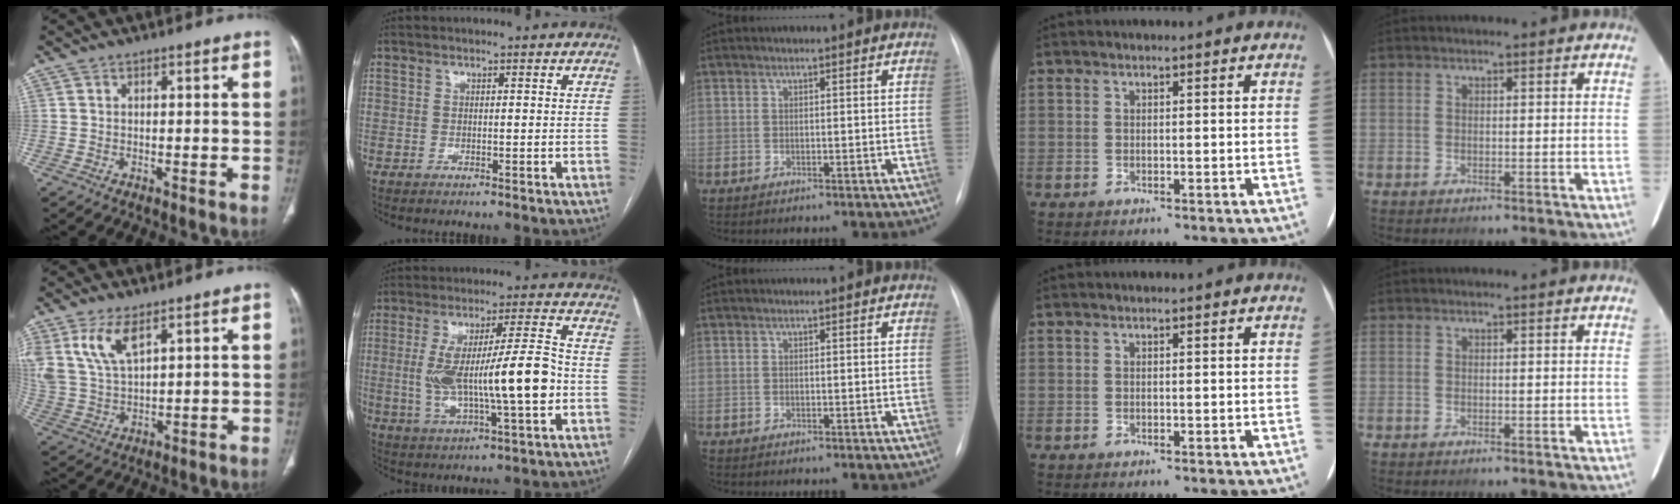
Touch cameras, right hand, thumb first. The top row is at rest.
{"thumb": {"total": 9.7, "force": [5.3, 4.4, 6.8], "torque": [-0.141, -0.013, 0.117]}, "index": {"total": 15.4, "force": [-1.6, 2.2, 15.2], "torque": [-0.281, 0.016, -0.018]}}